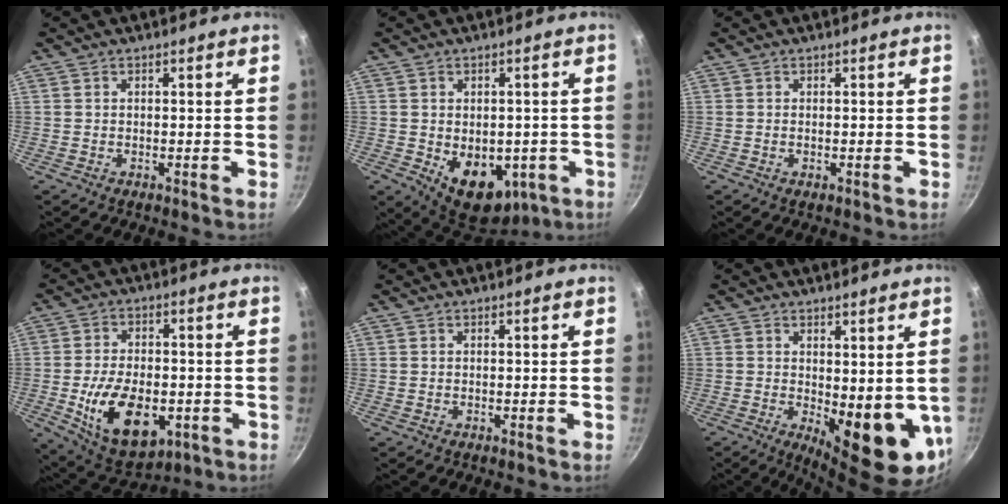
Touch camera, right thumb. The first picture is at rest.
{"total": 12.8, "force": [-3.1, 8.7, 8.9], "torque": [-0.086, -0.013, -0.023]}
{"total": 0.6, "force": [-0.1, 0.3, 0.5], "torque": [-0.009, 0.000, -0.003]}
{"total": 16.4, "force": [-4.1, 9.8, 12.5], "torque": [-0.192, 0.004, -0.051]}
{"total": 0.0}
{"total": 11.3, "force": [0.1, 4.6, 10.4], "torque": [-0.112, -0.020, 0.015]}